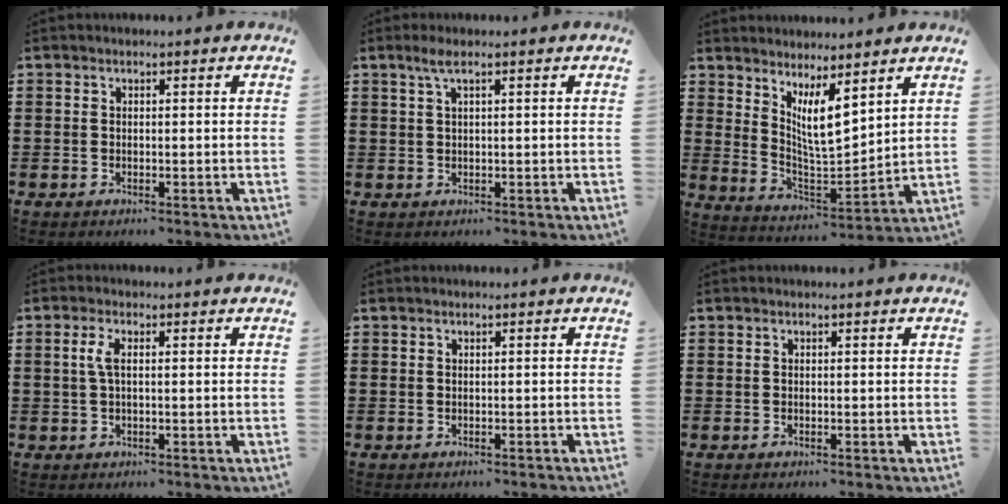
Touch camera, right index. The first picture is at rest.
{"total": 1.9, "force": [0.8, 0.2, 1.7], "torque": [-0.036, 0.003, 0.013]}
{"total": 7.2, "force": [4.4, 1.9, 5.4], "torque": [-0.108, -0.020, 0.078]}
{"total": 2.6, "force": [0.3, 0.9, 2.5], "torque": [-0.056, 0.002, 0.000]}
{"total": 0.7, "force": [-0.6, -0.2, 0.3], "torque": [-0.005, -0.001, -0.013]}
{"total": 0.0}